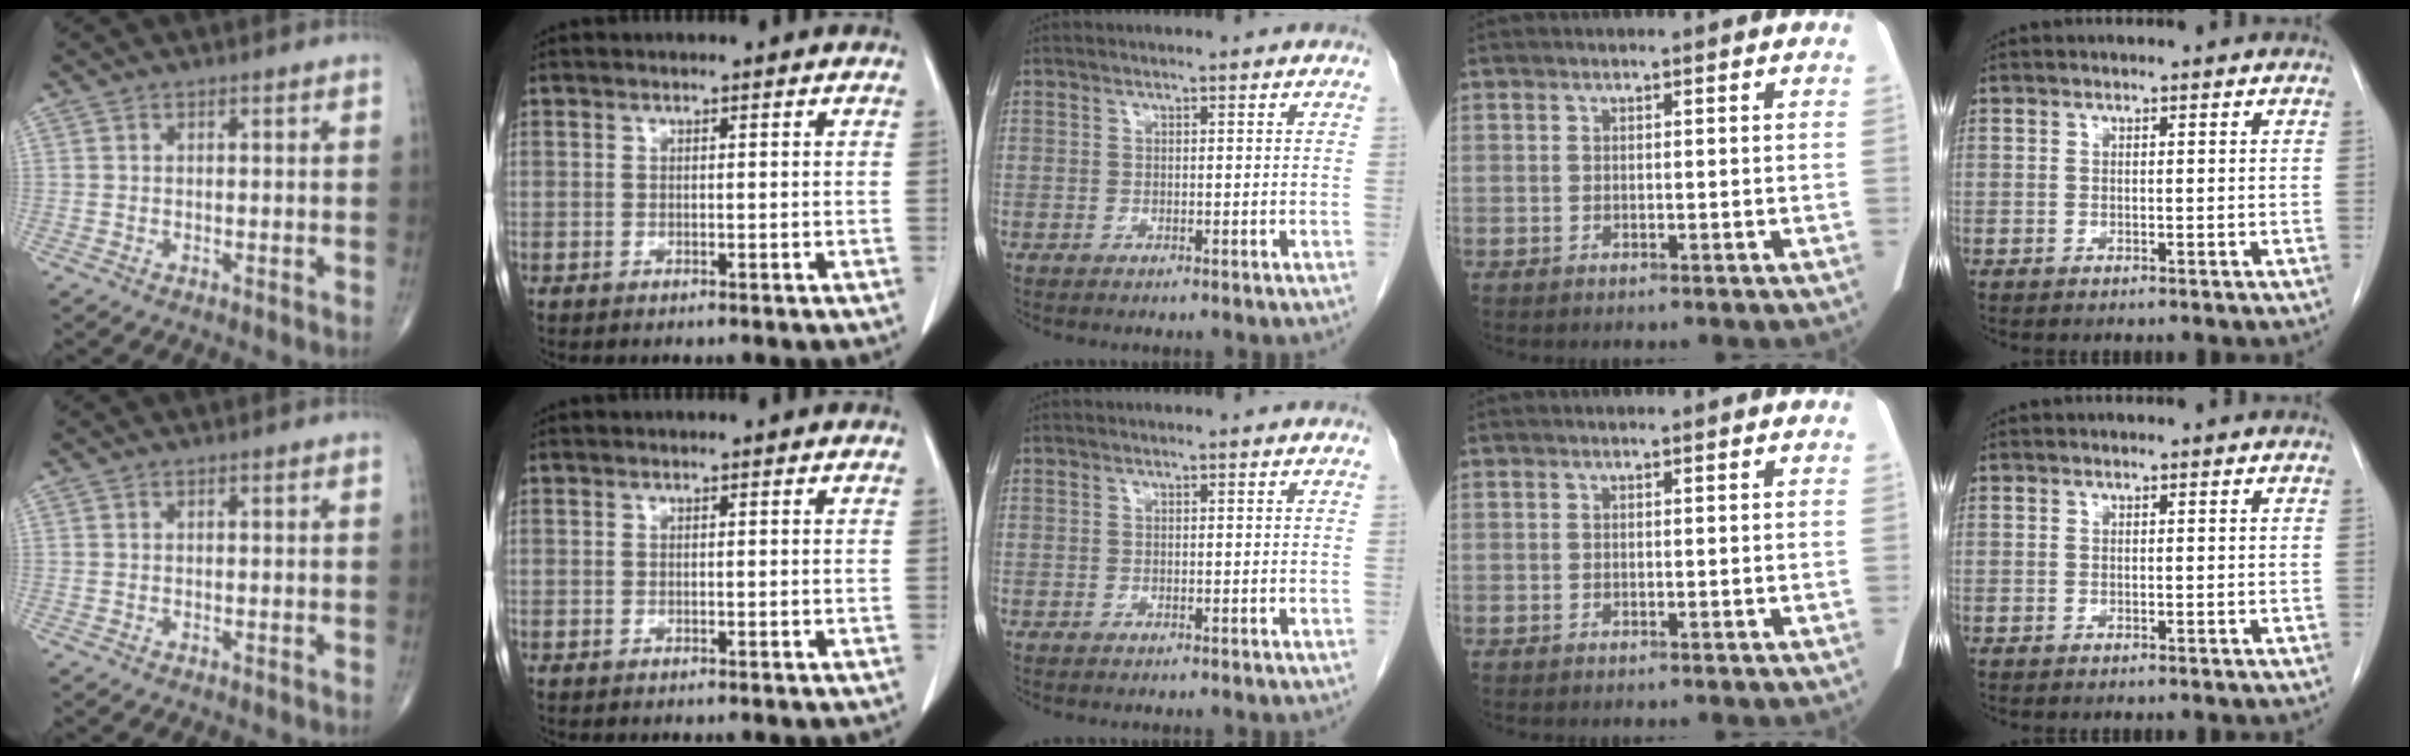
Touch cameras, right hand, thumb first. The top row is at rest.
{}